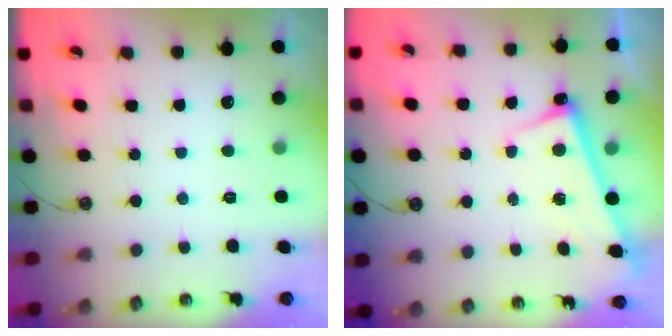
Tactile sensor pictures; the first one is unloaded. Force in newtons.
{"total": 2.7, "press": 2.7, "slide": 0.5}